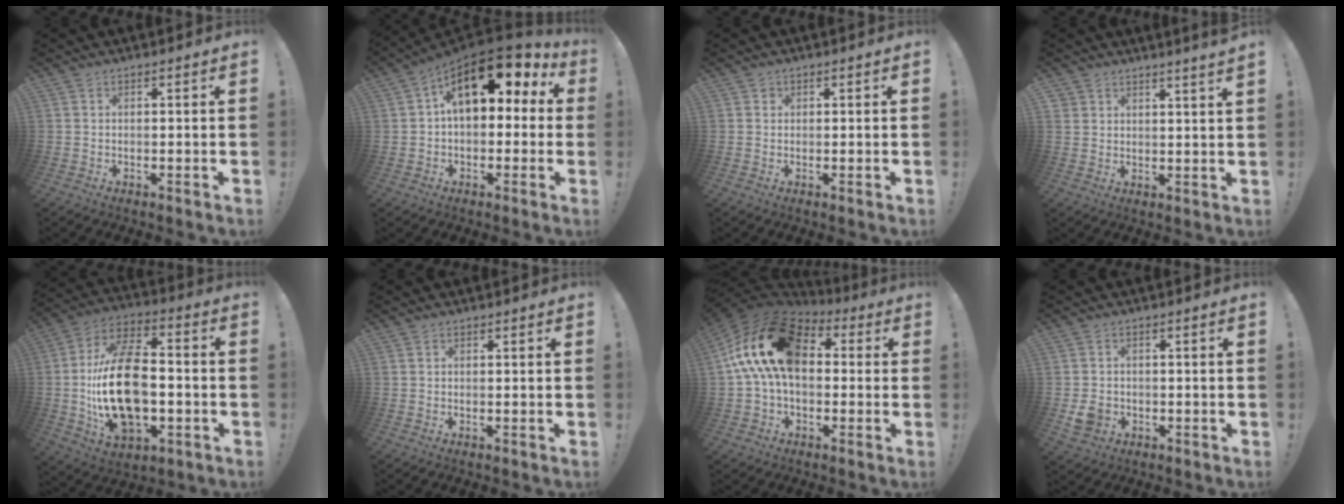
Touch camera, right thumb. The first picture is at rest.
{"total": 15.2, "force": [6.4, 8.1, 11.1], "torque": [-0.154, -0.026, 0.115]}
{"total": 1.1, "force": [0.7, 0.9, 0.0], "torque": [-0.003, 0.001, 0.013]}
{"total": 3.4, "force": [3.4, 0.3, 0.5], "torque": [-0.007, -0.026, 0.062]}
{"total": 24.1, "force": [-2.5, 14.2, 19.2], "torque": [-0.357, 0.017, -0.037]}
{"total": 0.0}
{"total": 21.3, "force": [3.7, 13.0, 16.4], "torque": [-0.290, 0.009, 0.071]}
{"total": 5.0, "force": [-1.6, 4.2, 2.3], "torque": [-0.046, 0.005, -0.027]}